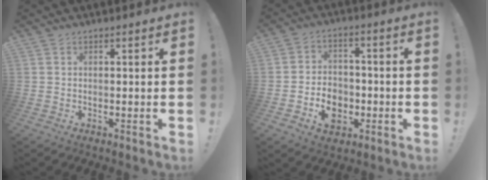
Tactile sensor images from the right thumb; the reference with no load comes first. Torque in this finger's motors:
{"motor_torque": [0.83, 0.59, 0.03, -0.01, -0.04]}